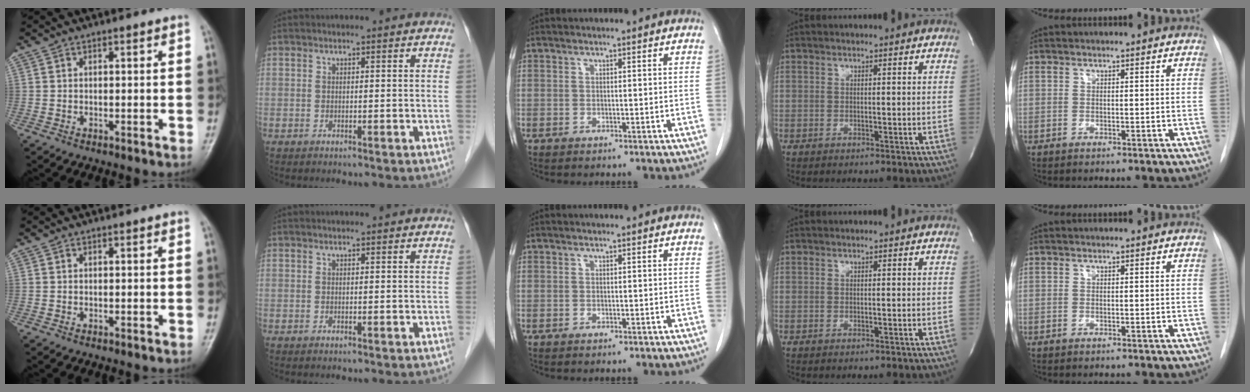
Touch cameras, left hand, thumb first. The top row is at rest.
{"index": {"total": 0.5, "force": [0.5, 0.1, 0.1], "torque": [-0.003, 0.010, 0.007]}}